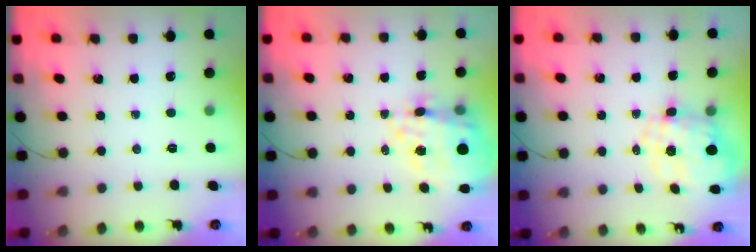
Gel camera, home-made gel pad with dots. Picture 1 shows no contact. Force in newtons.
{"total": 17.9, "press": 17.4, "slide": 4.3}
{"total": 3.8, "press": 3.3, "slide": 1.8}